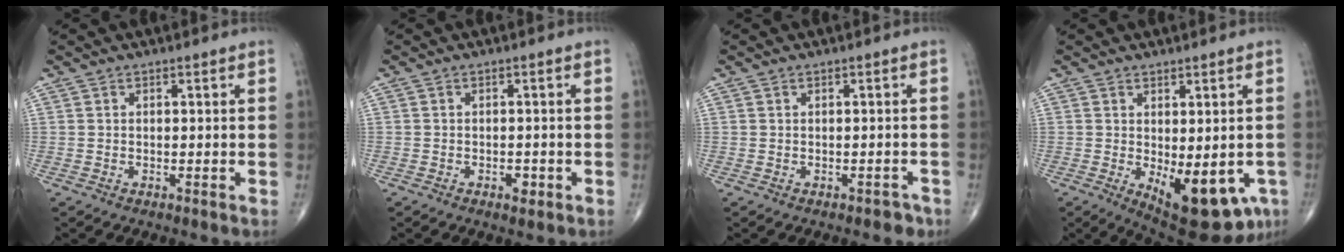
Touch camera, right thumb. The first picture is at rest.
{"total": 1.8, "force": [-0.8, 1.1, 1.2], "torque": [-0.011, 0.002, -0.012]}
{"total": 1.7, "force": [-1.1, 1.1, 0.7], "torque": [-0.001, 0.011, -0.010]}
{"total": 14.6, "force": [-5.6, 6.6, 11.7], "torque": [-0.125, 0.004, -0.058]}